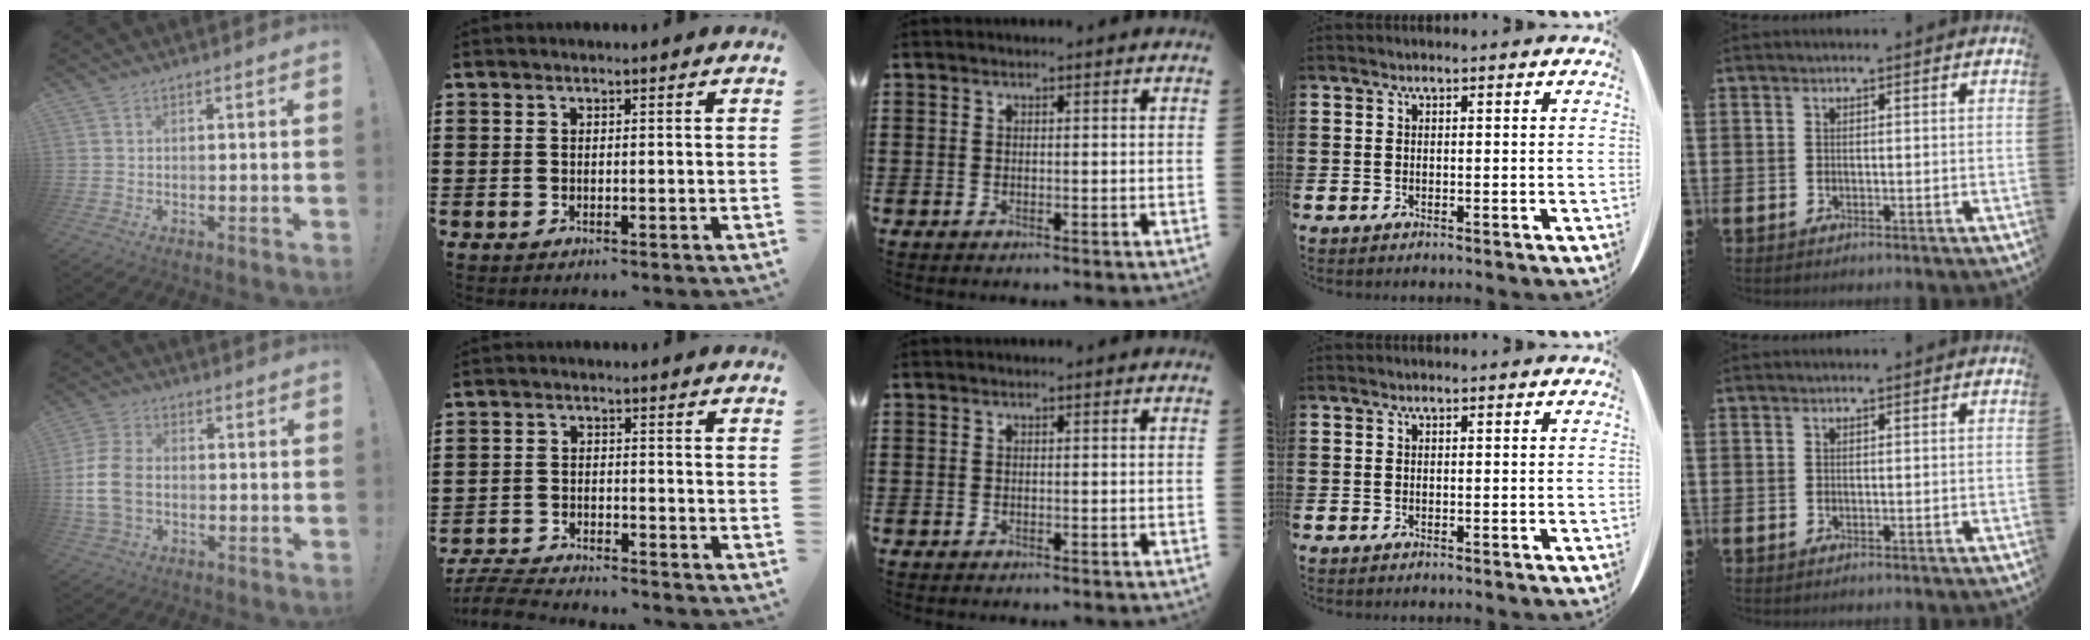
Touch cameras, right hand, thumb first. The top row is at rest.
{"thumb": {"total": 11.3, "force": [-1.6, 8.1, 7.8], "torque": [-0.163, 0.008, -0.026]}, "index": {"total": 4.7, "force": [-4.7, 0.3, 0.8], "torque": [-0.033, -0.005, -0.098]}}